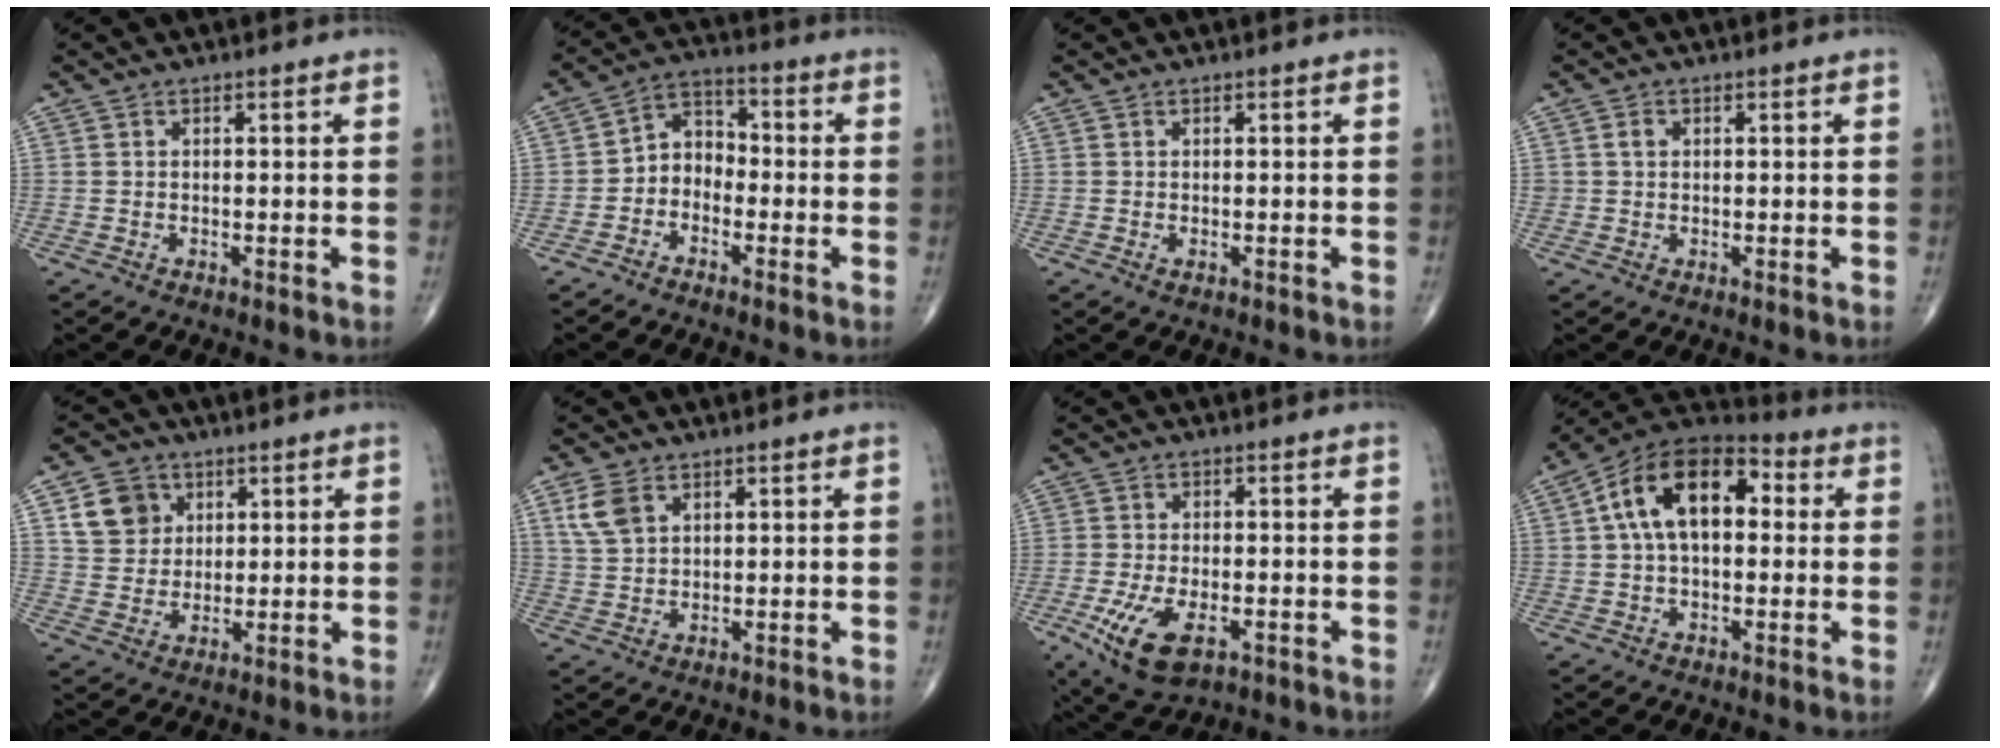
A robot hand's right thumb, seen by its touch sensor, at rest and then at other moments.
{"total": 6.2, "force": [-2.0, 4.8, 3.3], "torque": [-0.027, 0.033, -0.057]}
{"total": 0.5, "force": [-0.1, 0.3, 0.4], "torque": [-0.004, -0.001, -0.002]}
{"total": 1.3, "force": [0.3, 1.2, 0.5], "torque": [-0.001, 0.002, 0.002]}
{"total": 8.3, "force": [3.2, 7.1, 2.9], "torque": [-0.024, -0.007, 0.060]}
{"total": 5.7, "force": [2.8, 3.5, 3.4], "torque": [-0.065, -0.005, 0.063]}
{"total": 10.3, "force": [-4.1, 5.1, 8.0], "torque": [-0.156, -0.002, -0.064]}
{"total": 16.1, "force": [2.8, 9.5, 12.7], "torque": [-0.201, 0.037, 0.037]}